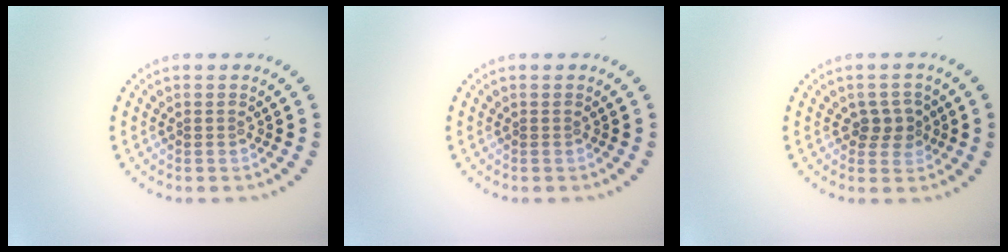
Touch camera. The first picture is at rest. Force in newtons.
{"total": 0.0}
{"total": 2.0, "press": 2.0, "slide": 0.6}